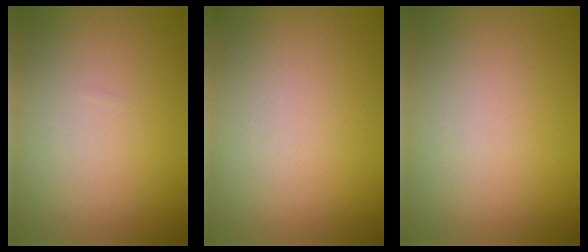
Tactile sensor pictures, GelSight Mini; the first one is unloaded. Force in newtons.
{"total": 0.0}
{"total": 0.0}